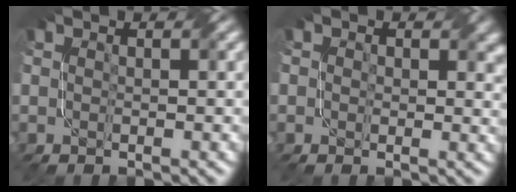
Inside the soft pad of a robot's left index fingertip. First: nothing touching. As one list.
[{"total": 2.7, "force": [1.0, 2.0, 1.6], "torque": [-0.018, -0.005, 0.009]}]